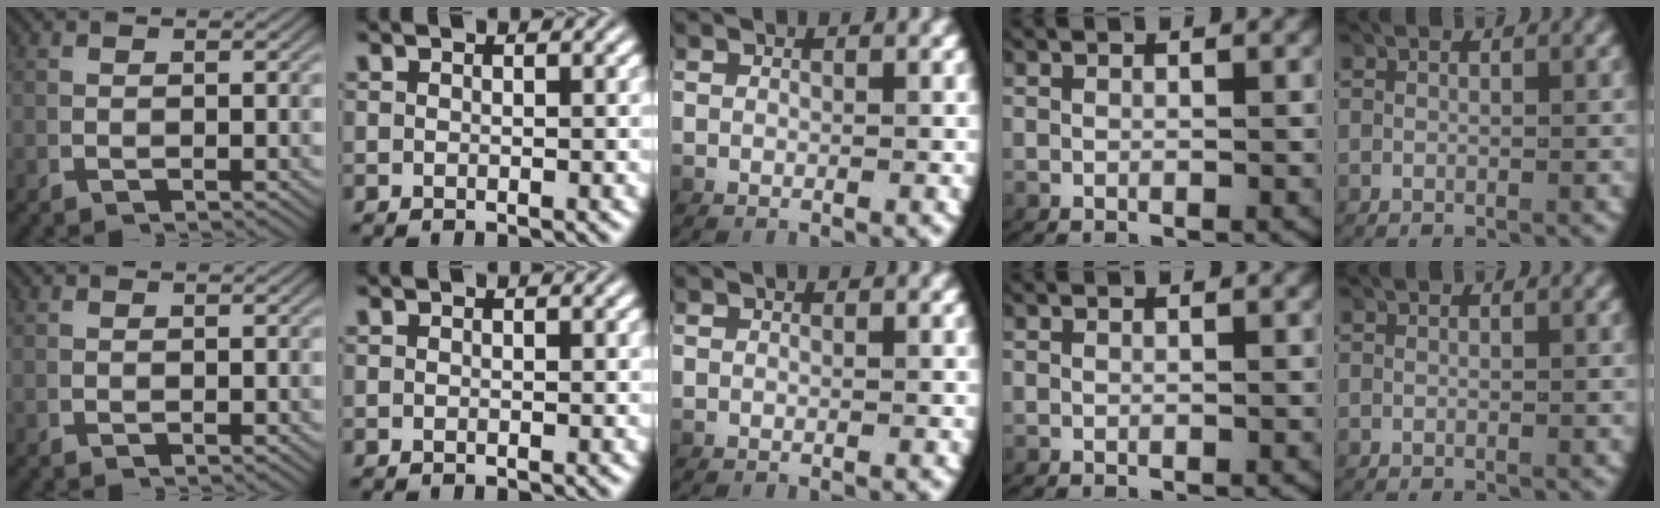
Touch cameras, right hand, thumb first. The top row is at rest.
{}